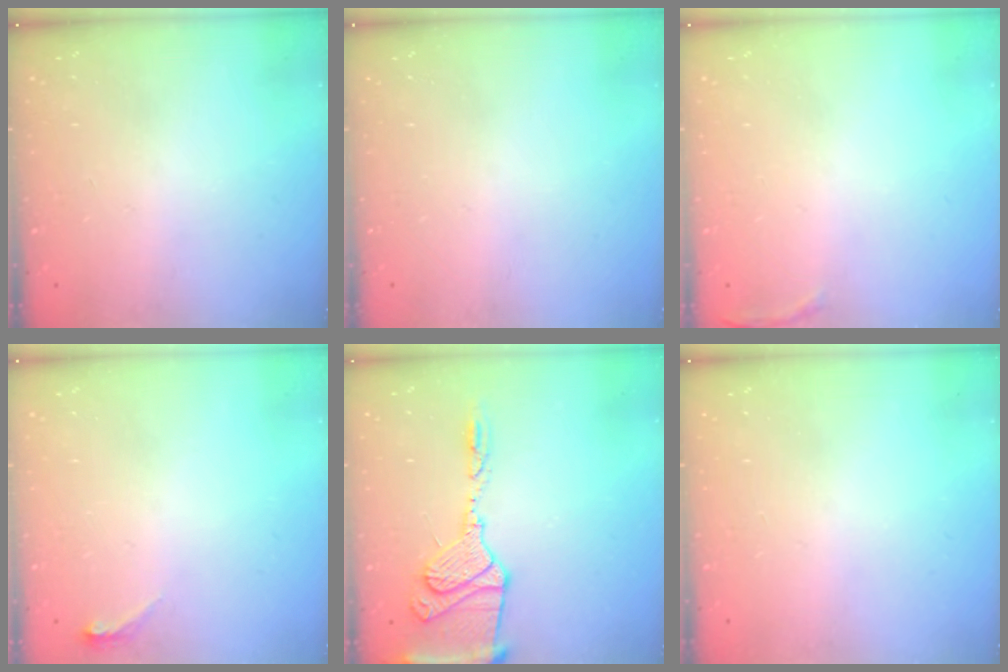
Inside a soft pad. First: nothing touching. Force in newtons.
{"total": 0.0}
{"total": 5.2, "press": 5.1, "slide": 1.2}
{"total": 3.8, "press": 3.5, "slide": 1.6}
{"total": 14.7, "press": 14.6, "slide": 1.8}
{"total": 0.0}